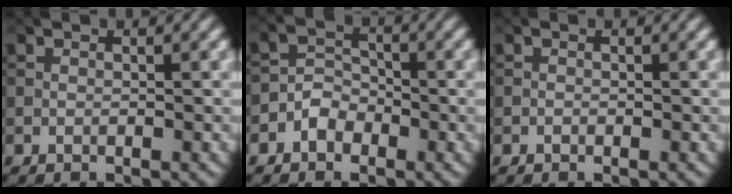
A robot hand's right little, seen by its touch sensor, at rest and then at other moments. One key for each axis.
{"total": 2.2, "fx": -1.3, "fy": 1.6, "fz": 0.7, "tx": -0.009, "ty": 0.011, "tz": -0.027}
{"total": 0.0}